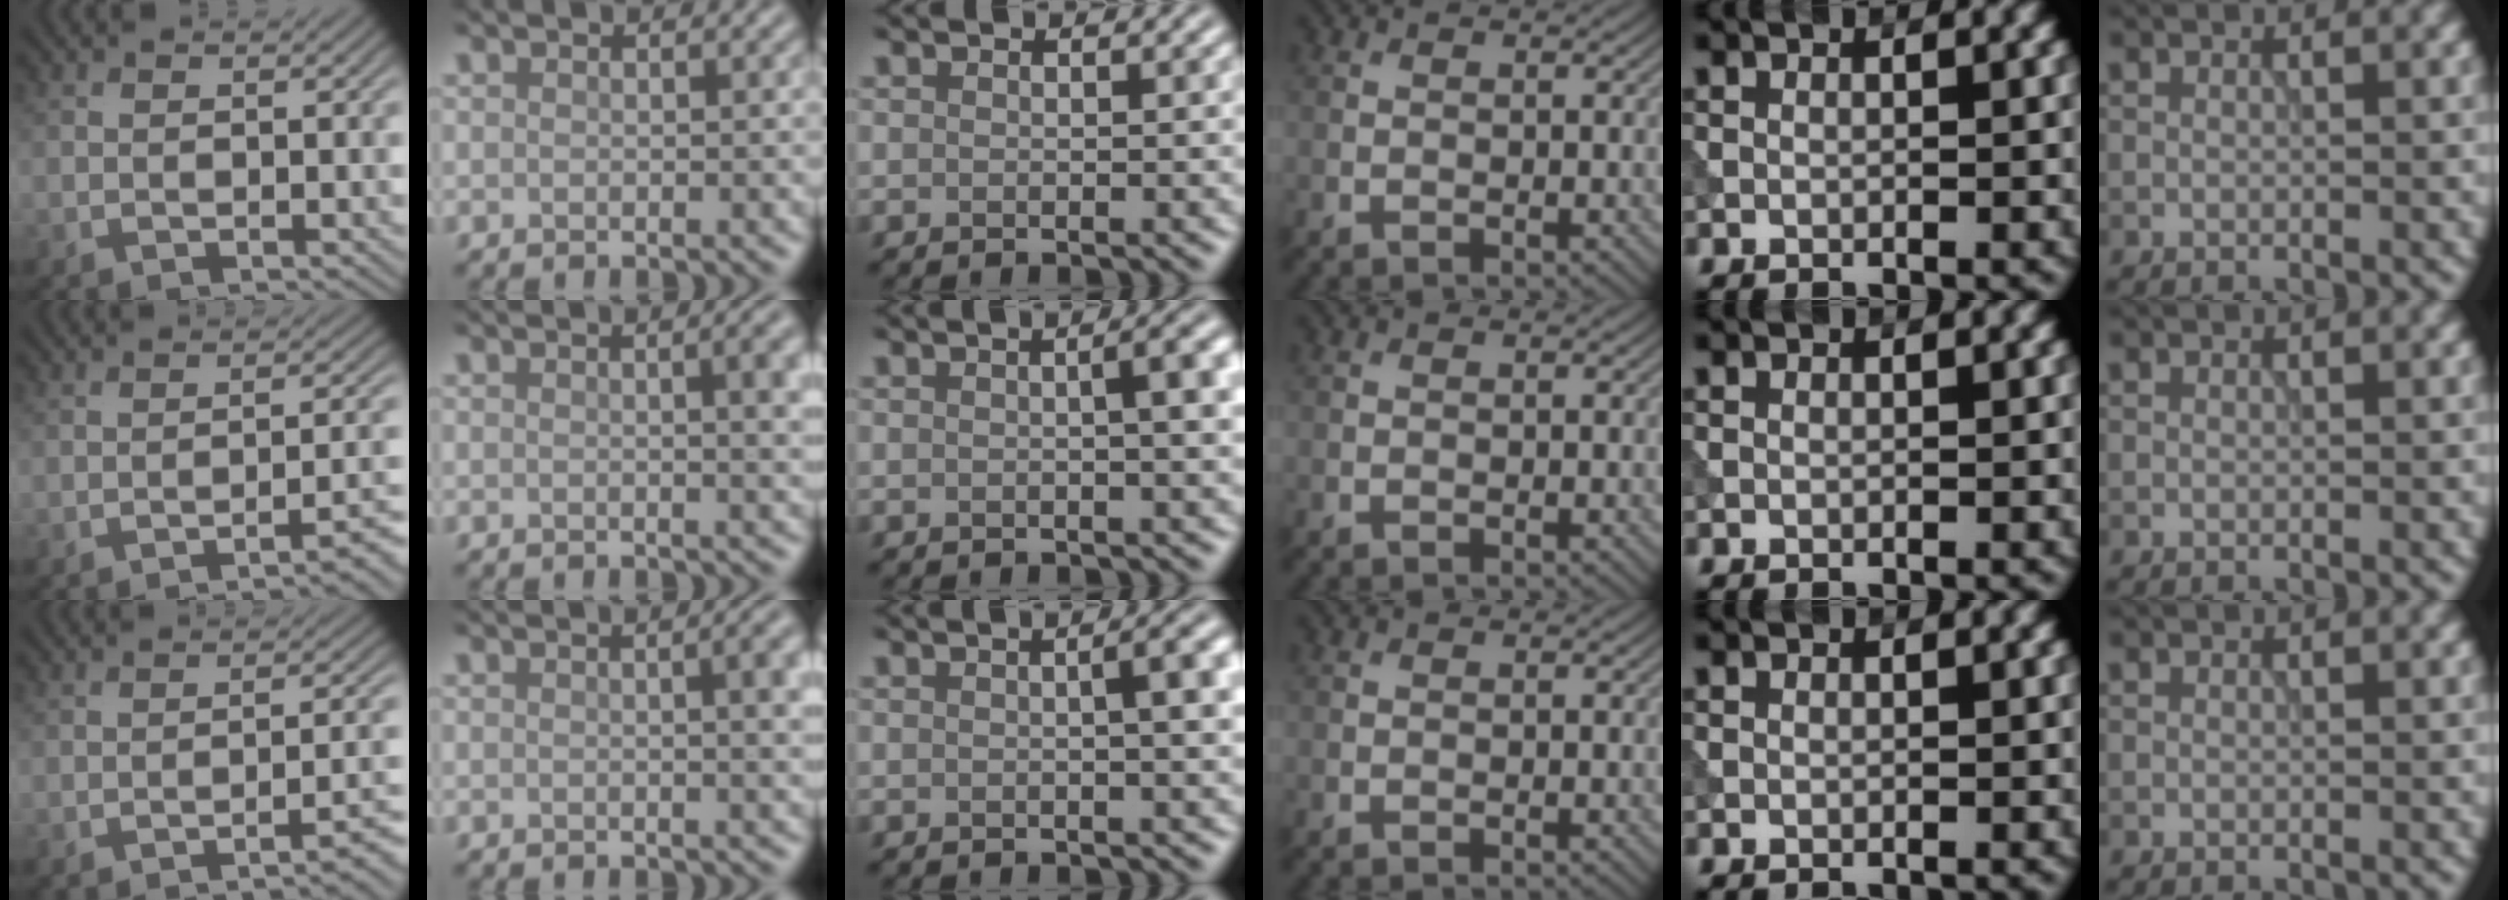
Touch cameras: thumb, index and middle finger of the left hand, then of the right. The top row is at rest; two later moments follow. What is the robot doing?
{"motion": "dispense", "object": "syringe"}